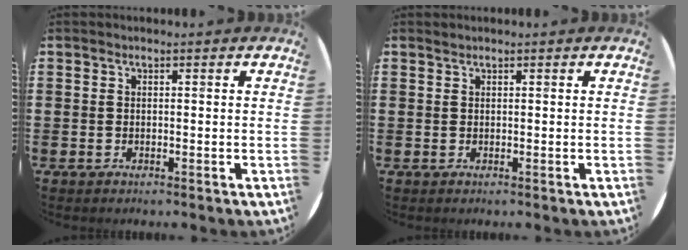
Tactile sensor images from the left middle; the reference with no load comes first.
{"total": 0.0}